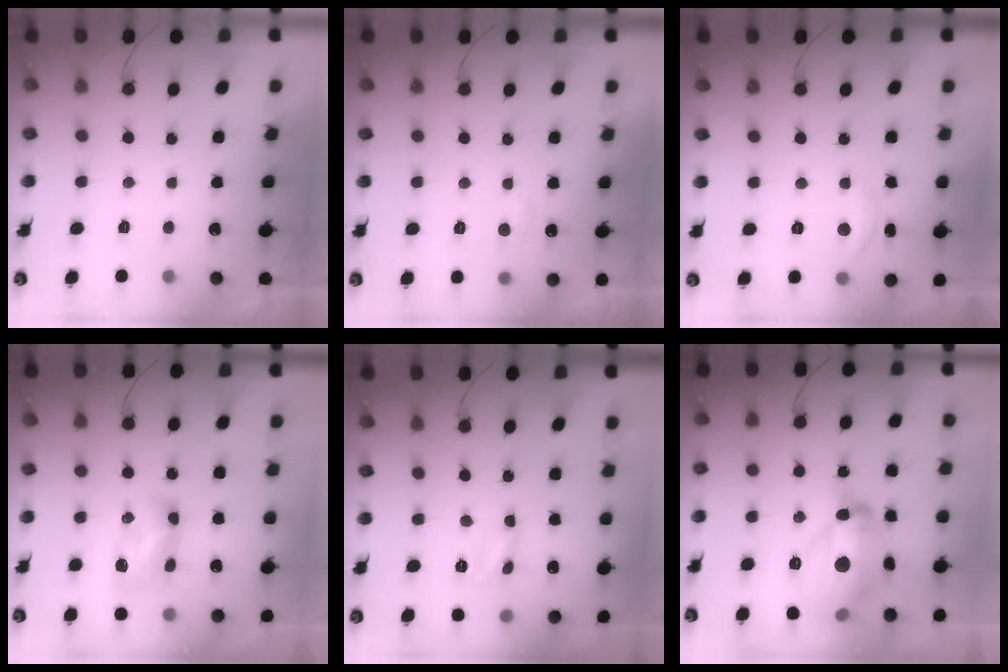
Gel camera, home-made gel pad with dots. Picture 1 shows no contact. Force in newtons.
{"total": 4.1, "press": 4.1, "slide": 0.5}
{"total": 5.6, "press": 5.6, "slide": 0.4}
{"total": 10.4, "press": 10.4, "slide": 0.2}
{"total": 2.0, "press": 2.0, "slide": 0.2}
{"total": 16.6, "press": 16.4, "slide": 2.0}